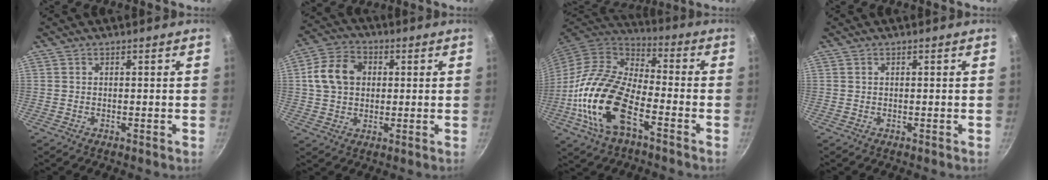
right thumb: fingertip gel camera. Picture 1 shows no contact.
{"total": 10.3, "force": [1.5, 8.0, 6.4], "torque": [-0.106, 0.017, 0.020]}
{"total": 19.4, "force": [-7.2, 9.2, 15.4], "torque": [-0.310, 0.041, -0.140]}
{"total": 0.0}